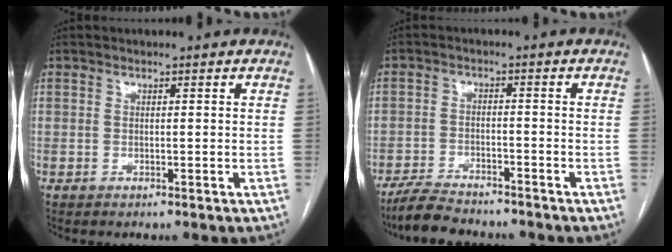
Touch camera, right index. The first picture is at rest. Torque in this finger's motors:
{"motor_torque": [0.15, -0.36, 0.15, 0.01]}